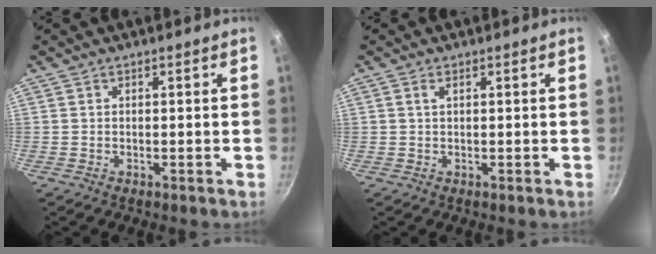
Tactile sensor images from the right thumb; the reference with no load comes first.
{"total": 1.1, "force": [0.4, 0.5, 0.9], "torque": [-0.016, 0.003, 0.007]}